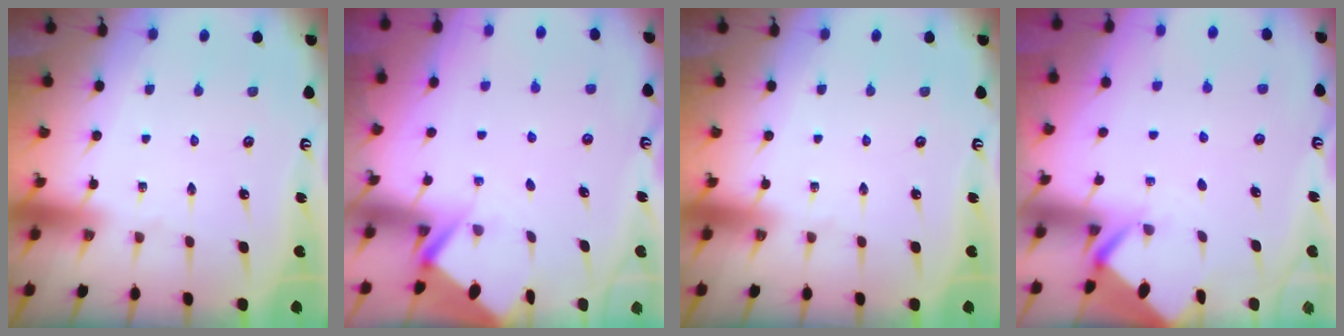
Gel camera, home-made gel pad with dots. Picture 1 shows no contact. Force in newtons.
{"total": 2.8, "press": 2.8, "slide": 0.4}
{"total": 0.0}
{"total": 2.8, "press": 2.8, "slide": 0.2}